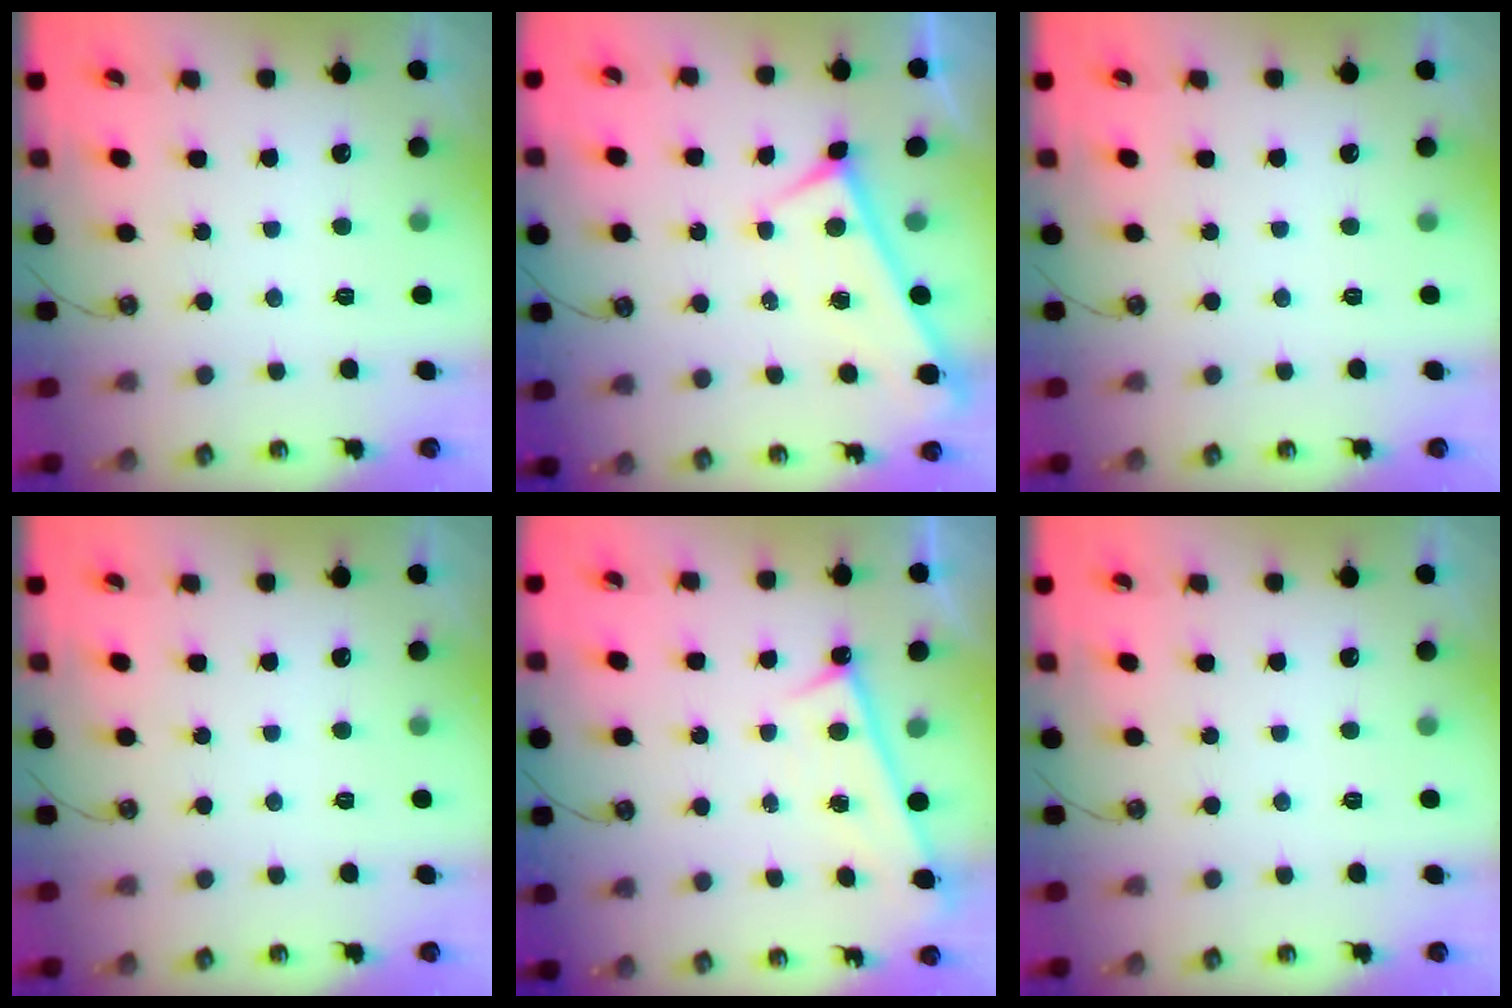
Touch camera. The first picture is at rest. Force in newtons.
{"total": 0.0}
{"total": 0.0}
{"total": 0.0}
{"total": 0.9, "press": 0.0, "slide": 0.9}
{"total": 0.0}